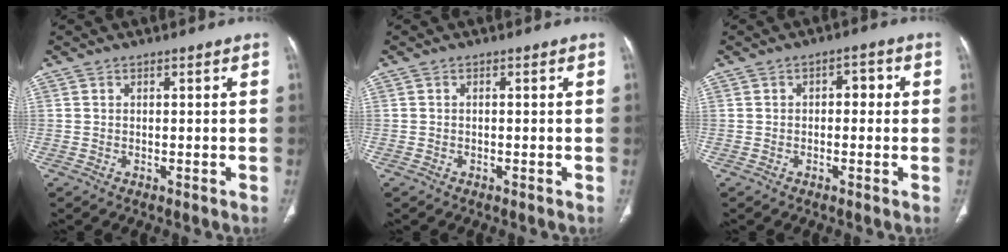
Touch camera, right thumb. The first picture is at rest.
{"total": 0.0}
{"total": 3.2, "force": [0.2, 2.0, 2.4], "torque": [-0.017, 0.012, -0.003]}